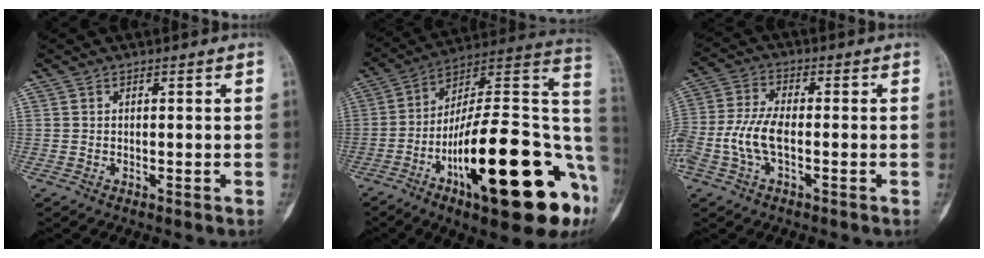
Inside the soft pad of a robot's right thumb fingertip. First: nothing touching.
{"total": 31.6, "force": [-10.0, 9.5, 28.4], "torque": [-0.360, 0.044, -0.148]}
{"total": 7.9, "force": [-1.8, 3.6, 6.8], "torque": [-0.166, 0.021, -0.040]}